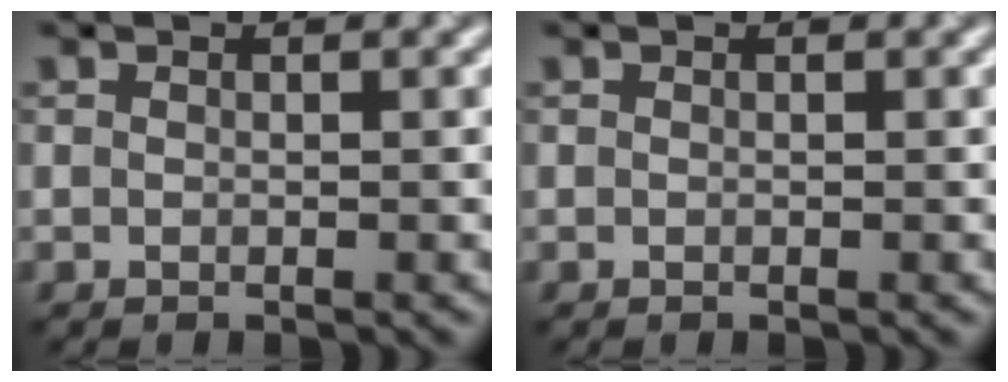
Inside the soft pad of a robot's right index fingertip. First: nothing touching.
{"total": 0.0}